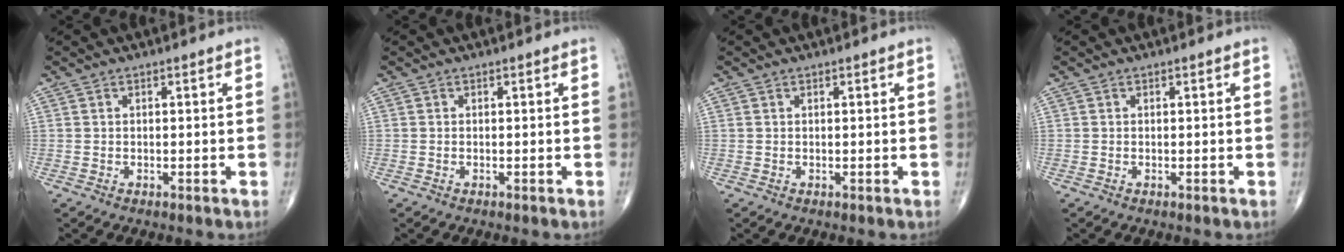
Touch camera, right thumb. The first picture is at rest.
{"total": 0.0}
{"total": 0.0}
{"total": 0.0}